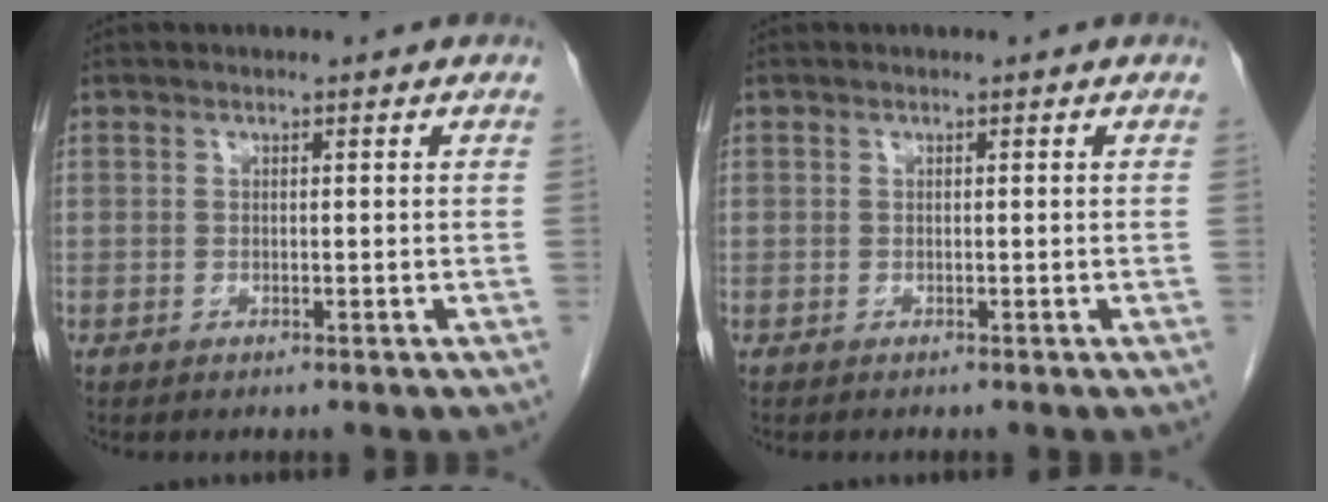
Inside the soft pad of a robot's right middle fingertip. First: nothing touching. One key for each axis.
{"total": 0.0}